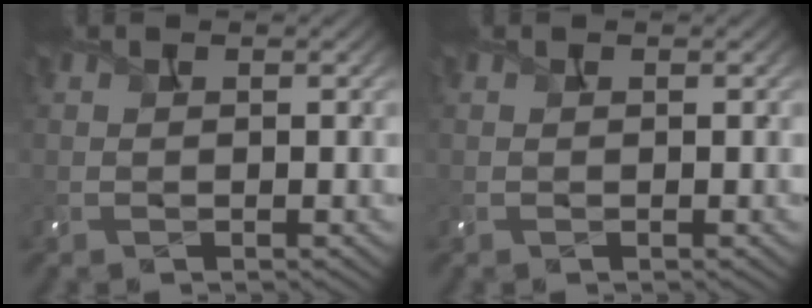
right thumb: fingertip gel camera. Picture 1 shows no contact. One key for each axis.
{"total": 0.0}